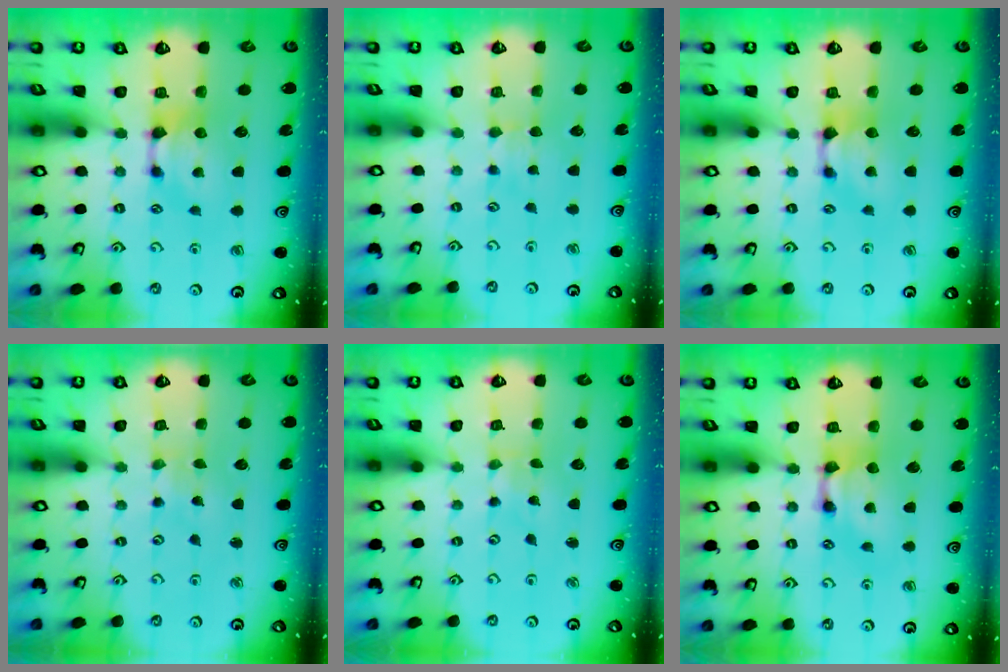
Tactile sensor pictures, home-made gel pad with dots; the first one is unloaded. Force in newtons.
{"total": 2.2, "press": 2.2, "slide": 0.4}
{"total": 0.6, "press": 0.2, "slide": 0.5}
{"total": 5.3, "press": 5.2, "slide": 0.2}
{"total": 6.0, "press": 6.0, "slide": 0.5}
{"total": 2.2, "press": 2.2, "slide": 0.1}